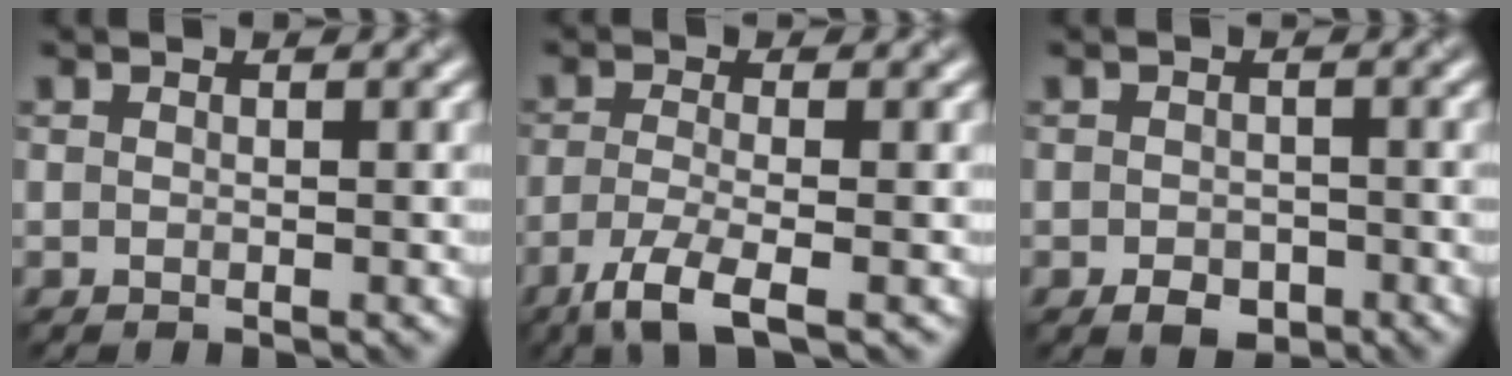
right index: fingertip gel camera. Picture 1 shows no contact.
{"total": 4.0, "force": [-2.2, 0.8, 3.3], "torque": [-0.066, -0.009, -0.055]}
{"total": 2.3, "force": [-1.1, 1.6, 1.2], "torque": [-0.014, -0.003, -0.021]}